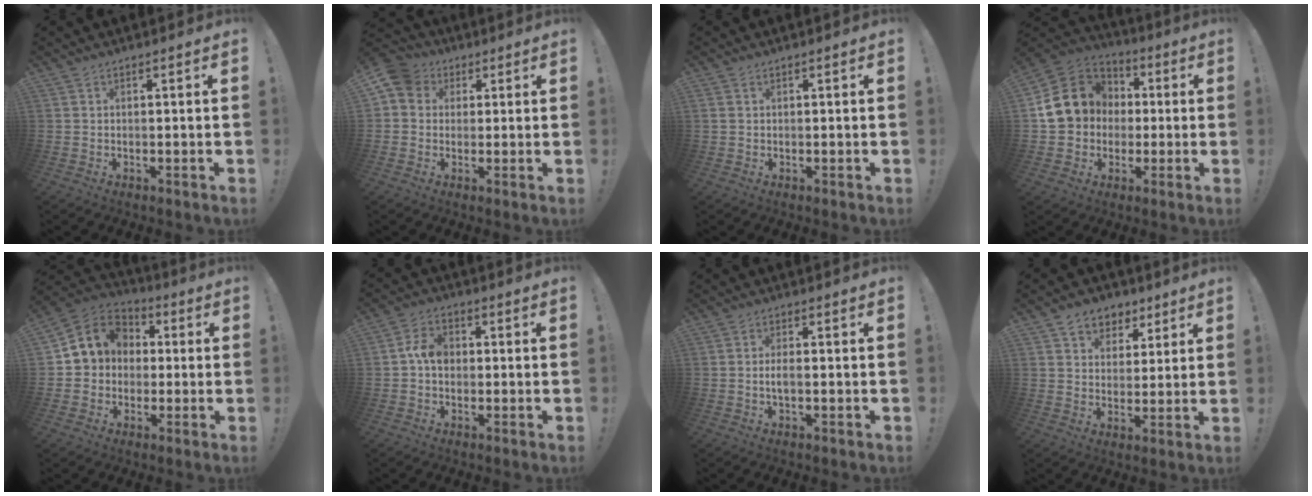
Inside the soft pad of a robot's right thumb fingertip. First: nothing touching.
{"total": 6.7, "force": [1.9, 6.0, 2.3], "torque": [-0.042, 0.005, 0.041]}
{"total": 1.0, "force": [0.4, 0.8, 0.4], "torque": [-0.011, 0.005, 0.008]}
{"total": 16.9, "force": [2.4, 14.7, 7.9], "torque": [-0.129, 0.013, 0.065]}
{"total": 9.5, "force": [1.0, 8.8, 3.5], "torque": [-0.054, 0.009, 0.028]}
{"total": 6.4, "force": [-0.1, 4.5, 4.6], "torque": [-0.081, 0.014, -0.001]}
{"total": 2.7, "force": [-0.6, 1.0, 2.4], "torque": [-0.058, 0.005, -0.013]}
{"total": 8.1, "force": [4.8, 6.1, 2.3], "torque": [-0.023, -0.029, 0.094]}